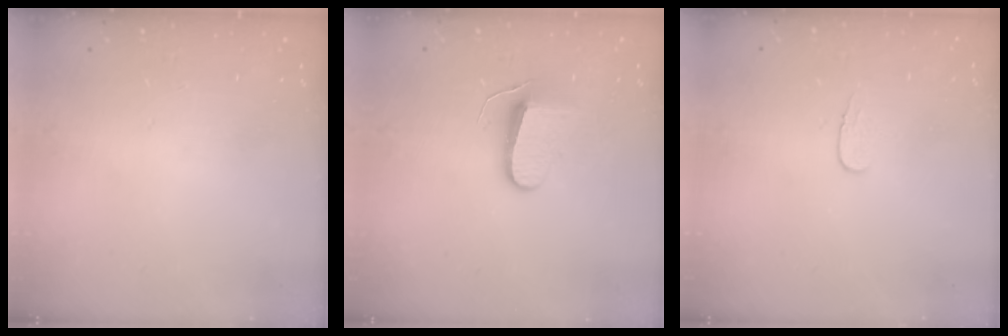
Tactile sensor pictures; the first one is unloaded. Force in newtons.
{"total": 9.6, "press": 9.5, "slide": 0.7}
{"total": 3.8, "press": 3.8, "slide": 0.4}